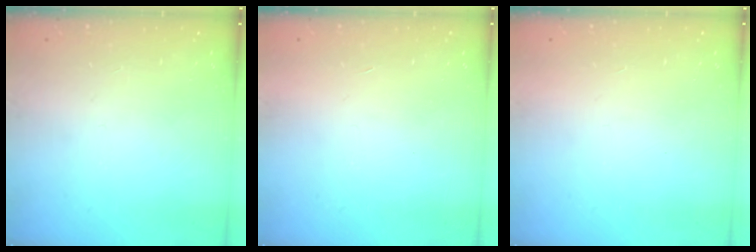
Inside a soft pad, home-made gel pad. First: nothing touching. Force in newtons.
{"total": 1.7, "press": 1.7, "slide": 0.1}
{"total": 1.6, "press": 1.5, "slide": 0.1}